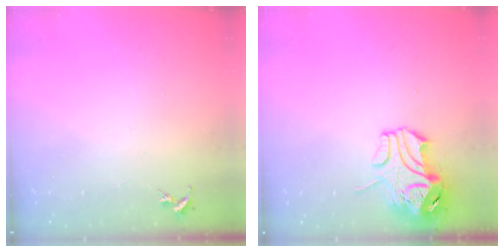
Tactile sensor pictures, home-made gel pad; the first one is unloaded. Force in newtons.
{"total": 11.3, "press": 11.2, "slide": 1.7}